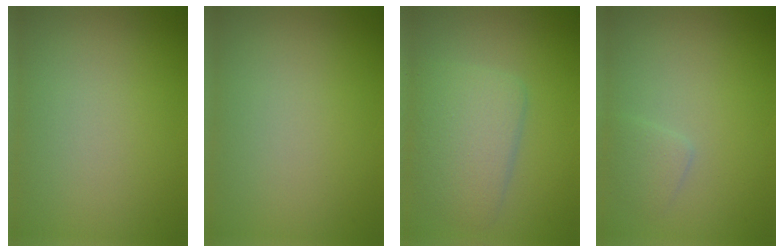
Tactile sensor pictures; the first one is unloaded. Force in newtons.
{"total": 0.0}
{"total": 4.8, "press": 4.8, "slide": 0.1}
{"total": 1.3, "press": 1.3, "slide": 0.1}